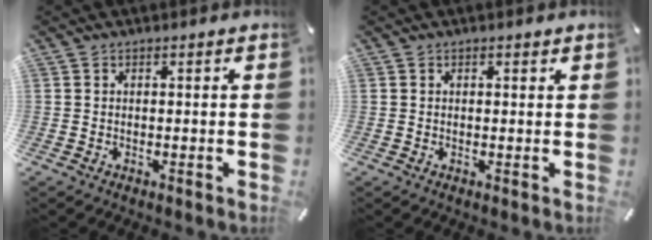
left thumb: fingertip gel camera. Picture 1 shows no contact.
{"total": 0.5, "force": [0.2, 0.4, 0.3], "torque": [0.002, 0.000, 0.001]}